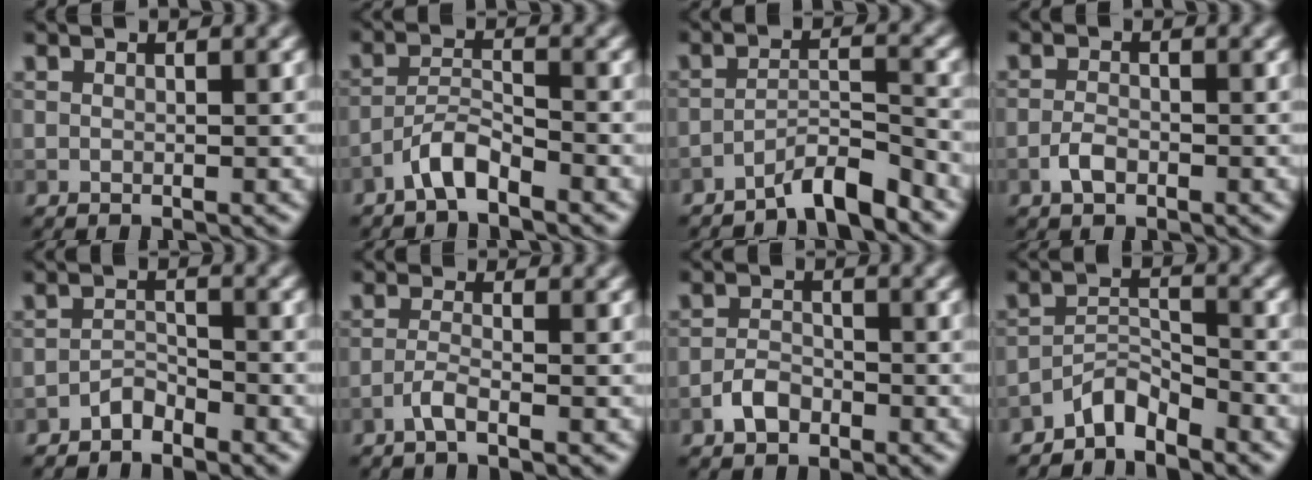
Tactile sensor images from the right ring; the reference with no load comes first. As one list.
[{"total": 2.9, "force": [-2.3, 0.6, 1.7], "torque": [-0.031, 0.011, -0.049]}, {"total": 4.0, "force": [-3.4, 0.5, 2.0], "torque": [-0.030, 0.009, -0.070]}, {"total": 1.7, "force": [-0.9, 0.8, 1.2], "torque": [-0.024, 0.001, -0.021]}, {"total": 1.7, "force": [-1.5, 0.6, 0.5], "torque": [-0.007, 0.008, -0.031]}, {"total": 1.7, "force": [-1.0, 0.3, 1.3], "torque": [-0.029, 0.005, -0.027]}, {"total": 2.2, "force": [-1.4, 1.2, 1.1], "torque": [-0.020, 0.005, -0.031]}, {"total": 3.0, "force": [-2.8, 0.7, 1.0], "torque": [-0.015, 0.012, -0.058]}]